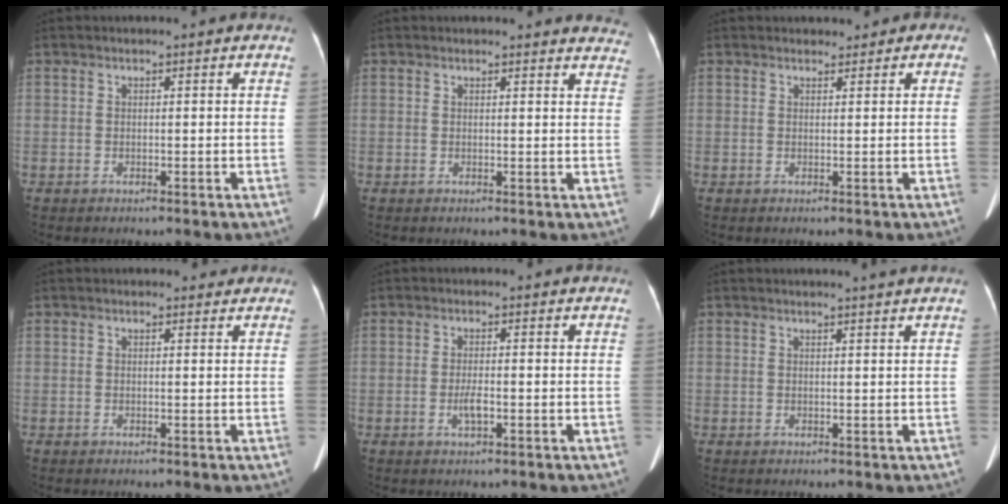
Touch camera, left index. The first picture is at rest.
{"total": 7.1, "force": [7.0, 1.2, 0.6], "torque": [0.025, -0.028, 0.038]}
{"total": 1.3, "force": [0.9, 0.9, 0.1], "torque": [0.006, 0.006, 0.010]}
{"total": 1.2, "force": [1.0, 0.6, 0.1], "torque": [-0.007, 0.001, 0.008]}
{"total": 2.1, "force": [-0.7, 0.4, 1.9], "torque": [-0.040, -0.002, -0.011]}
{"total": 2.1, "force": [1.8, -0.7, 0.8], "torque": [-0.018, -0.004, 0.025]}